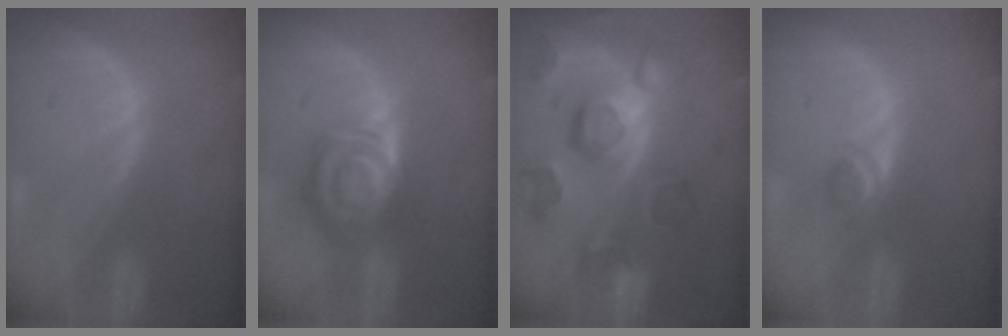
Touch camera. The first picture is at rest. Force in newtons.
{"total": 8.1, "press": 7.2, "slide": 3.8}
{"total": 12.2, "press": 10.6, "slide": 6.0}
{"total": 1.9, "press": 1.7, "slide": 0.8}